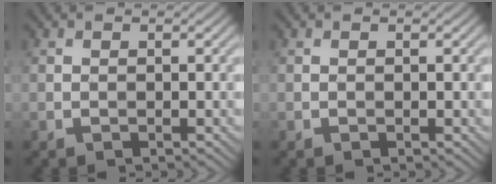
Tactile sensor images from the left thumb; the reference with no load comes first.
{"total": 0.0}